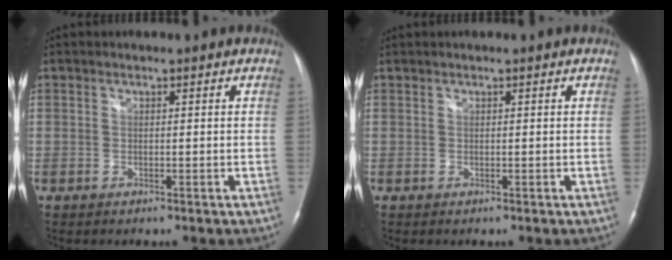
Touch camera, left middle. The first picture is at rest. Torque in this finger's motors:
{"motor_torque": [0.07, -0.09, 0.02, -0.01]}